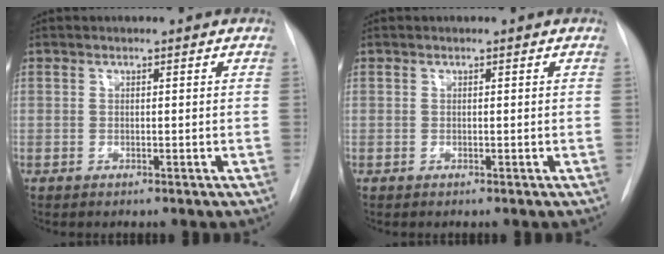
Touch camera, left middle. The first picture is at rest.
{"total": 0.0}